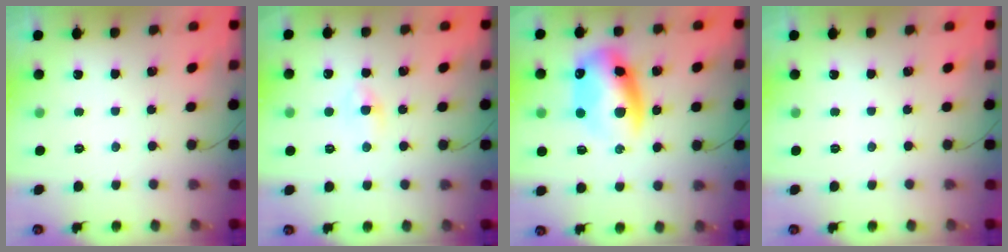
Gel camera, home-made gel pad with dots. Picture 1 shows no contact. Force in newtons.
{"total": 2.1, "press": 1.8, "slide": 1.0}
{"total": 13.1, "press": 12.7, "slide": 3.2}
{"total": 0.0}